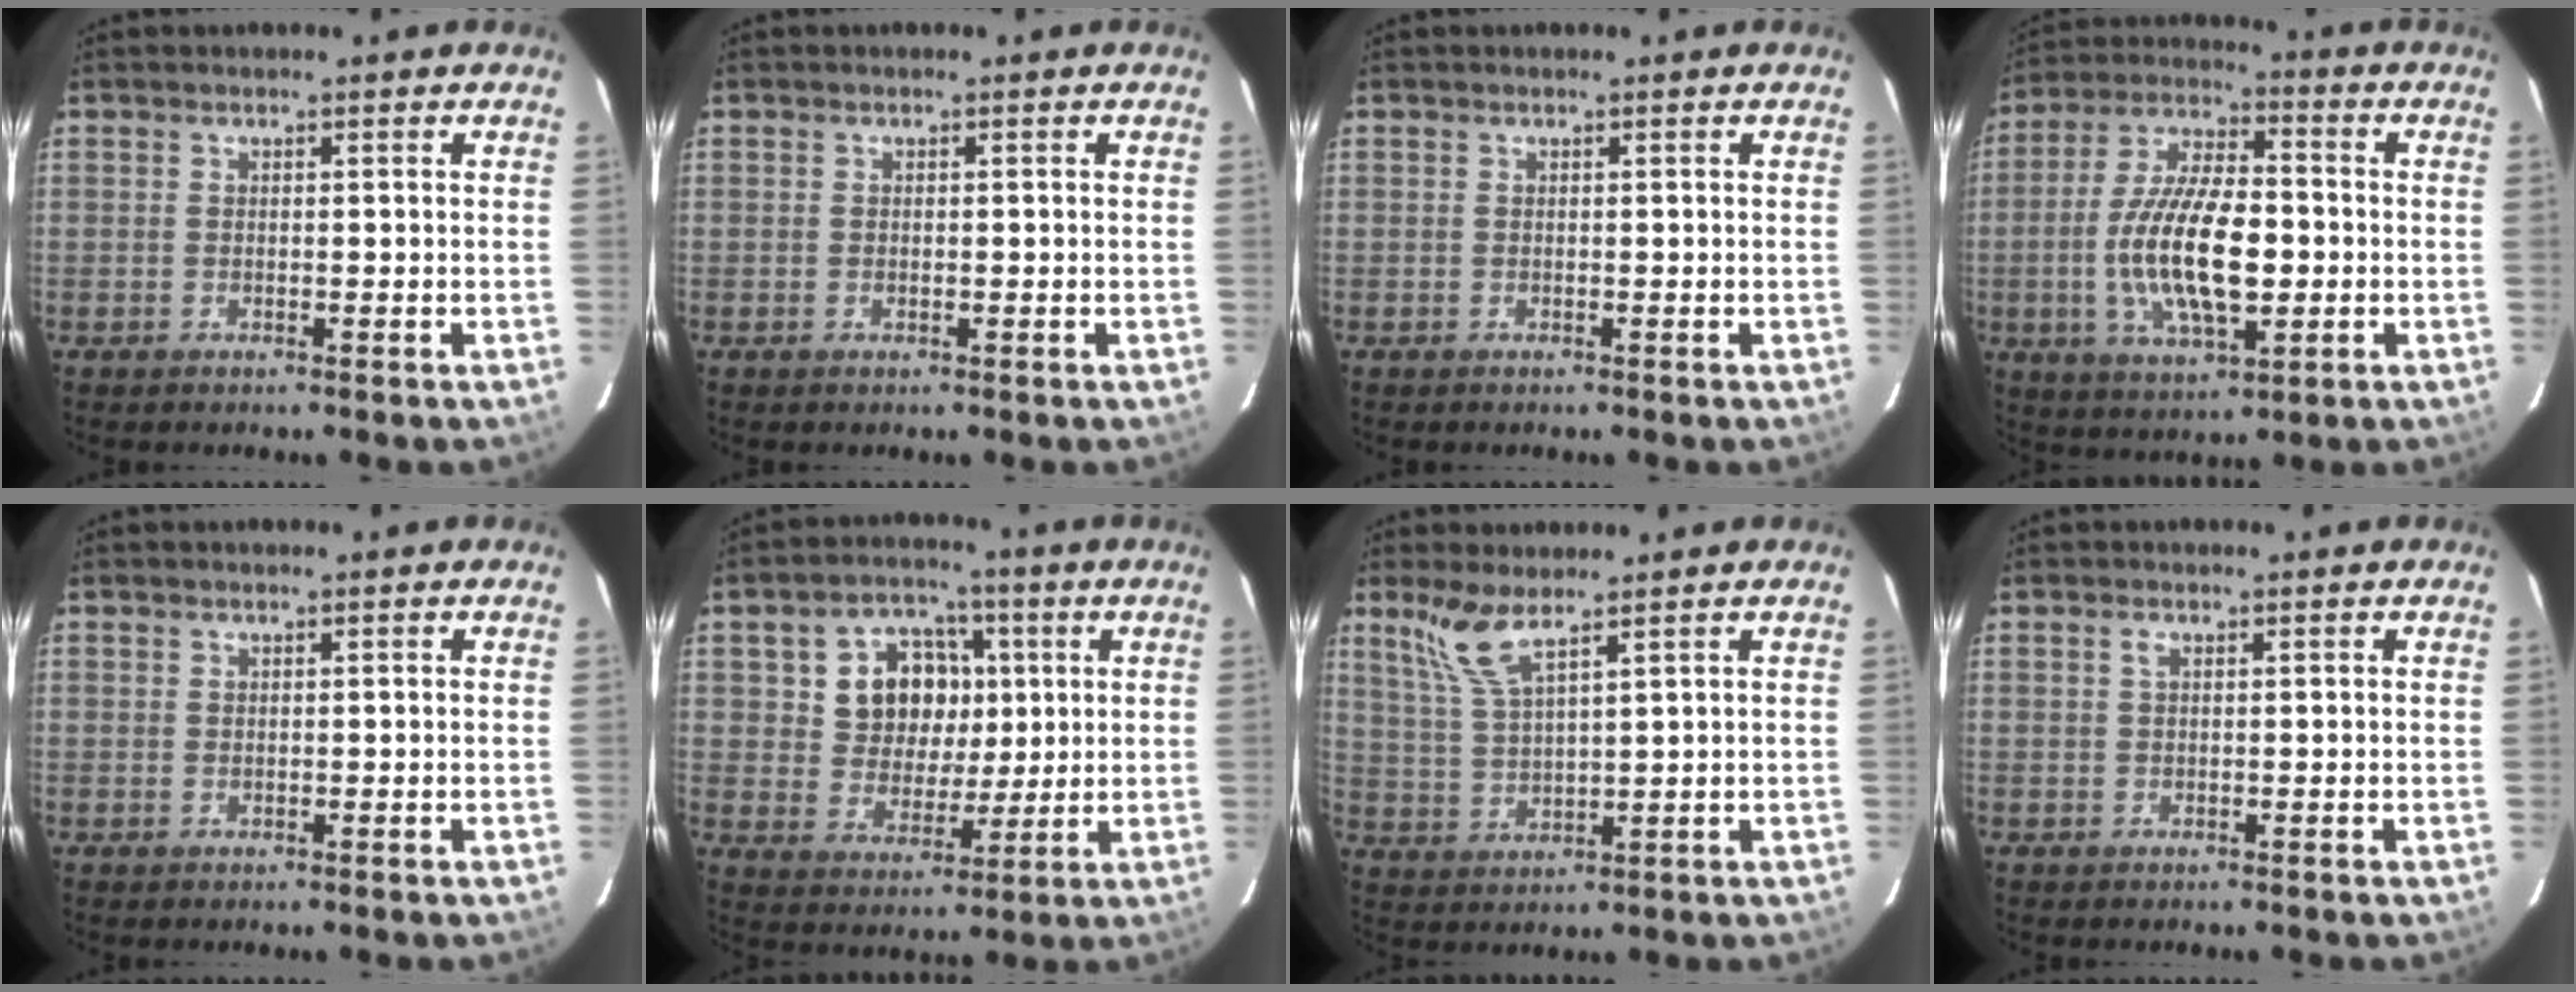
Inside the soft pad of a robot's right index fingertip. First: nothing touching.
{"total": 0.5, "force": [-0.1, 0.4, 0.3], "torque": [-0.006, 0.000, -0.002]}
{"total": 0.0}
{"total": 16.4, "force": [-2.5, 6.6, 14.8], "torque": [-0.294, -0.004, -0.043]}
{"total": 0.0}
{"total": 10.9, "force": [2.7, 9.3, 5.1], "torque": [-0.112, 0.029, 0.055]}
{"total": 6.4, "force": [4.7, 0.5, 4.3], "torque": [-0.097, 0.003, 0.106]}
{"total": 0.8, "force": [0.4, 0.4, 0.6], "torque": [-0.013, 0.004, 0.006]}